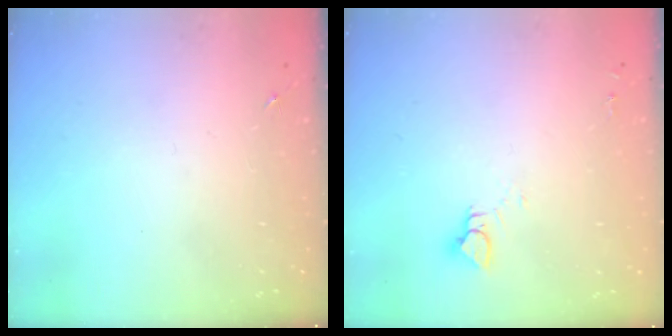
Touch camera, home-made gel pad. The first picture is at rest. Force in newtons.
{"total": 4.3, "press": 4.3, "slide": 0.4}